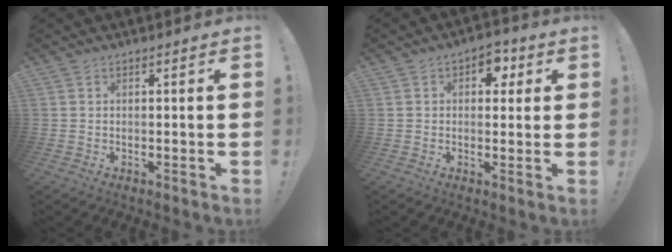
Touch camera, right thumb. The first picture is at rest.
{"total": 5.5, "force": [1.7, 4.3, 3.0], "torque": [-0.023, -0.004, 0.025]}